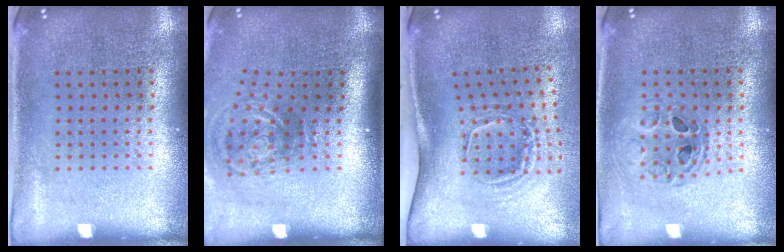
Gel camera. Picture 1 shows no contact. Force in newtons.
{"total": 2.1, "press": 1.2, "slide": 1.7}
{"total": 2.0, "press": 1.2, "slide": 1.6}
{"total": 0.8, "press": 0.7, "slide": 0.2}